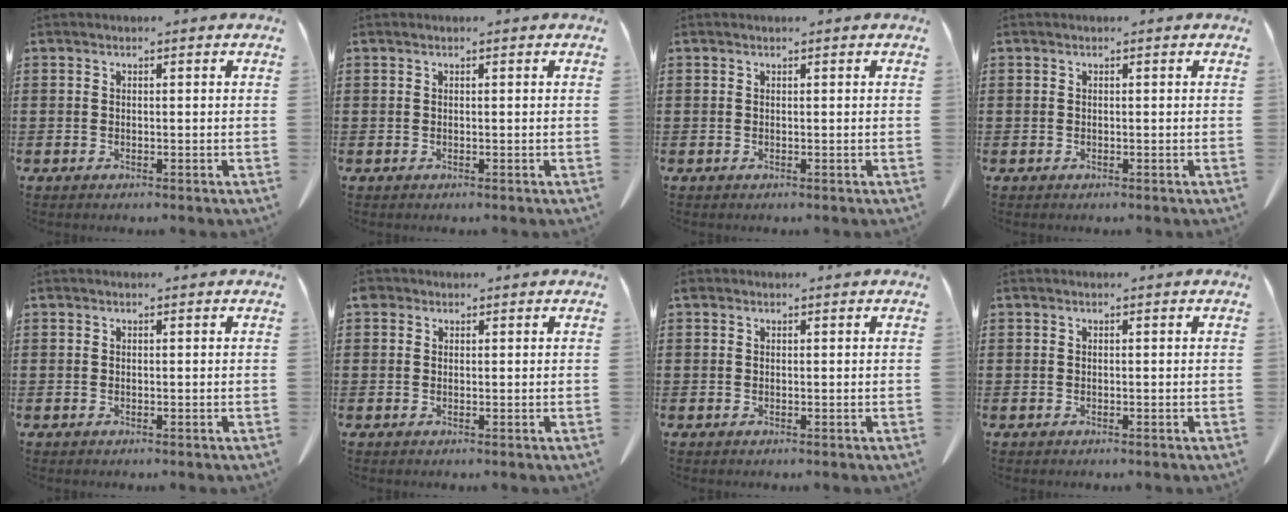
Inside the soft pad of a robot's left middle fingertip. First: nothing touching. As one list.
[{"total": 0.0}, {"total": 0.0}, {"total": 0.0}, {"total": 0.0}, {"total": 1.0, "force": [0.5, 0.8, 0.4], "torque": [-0.011, 0.005, 0.009]}, {"total": 0.0}, {"total": 0.0}]